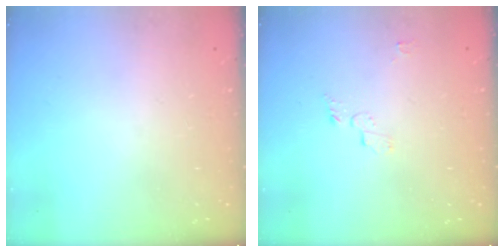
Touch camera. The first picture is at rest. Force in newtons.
{"total": 4.1, "press": 4.1, "slide": 0.5}